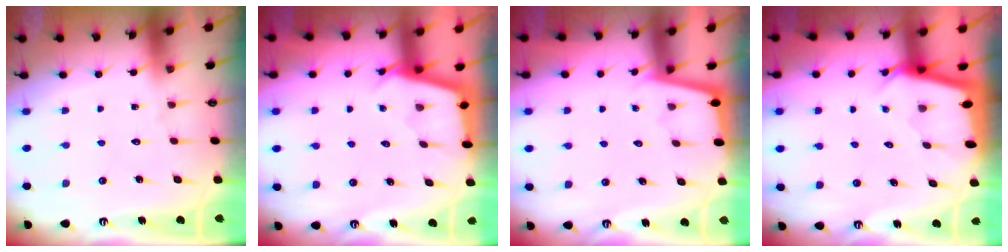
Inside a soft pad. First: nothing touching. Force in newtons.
{"total": 2.9, "press": 2.8, "slide": 0.3}
{"total": 1.7, "press": 1.7, "slide": 0.2}
{"total": 2.3, "press": 2.3, "slide": 0.2}